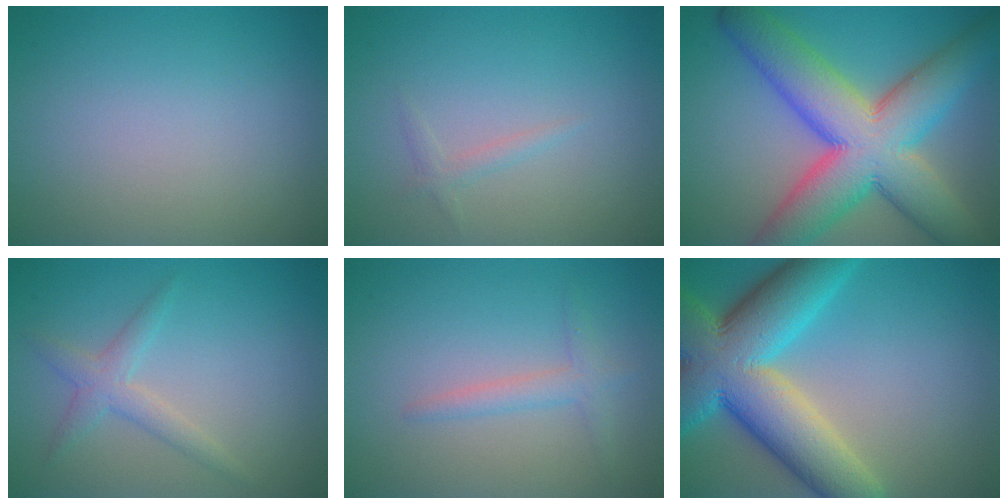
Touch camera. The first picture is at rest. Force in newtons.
{"total": 0.9, "press": 0.9, "slide": 0.1}
{"total": 13.2, "press": 13.2, "slide": 0.4}
{"total": 2.2, "press": 2.2, "slide": 0.1}
{"total": 1.8, "press": 1.8, "slide": 0.1}
{"total": 13.2, "press": 13.2, "slide": 0.6}